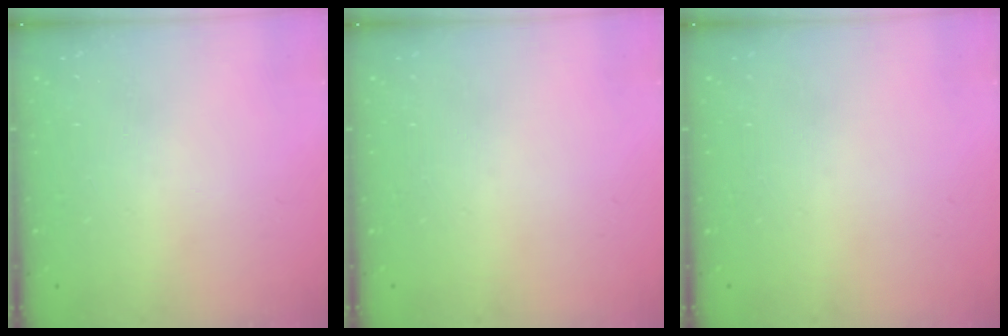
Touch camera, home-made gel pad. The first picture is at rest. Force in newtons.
{"total": 0.0}
{"total": 0.0}